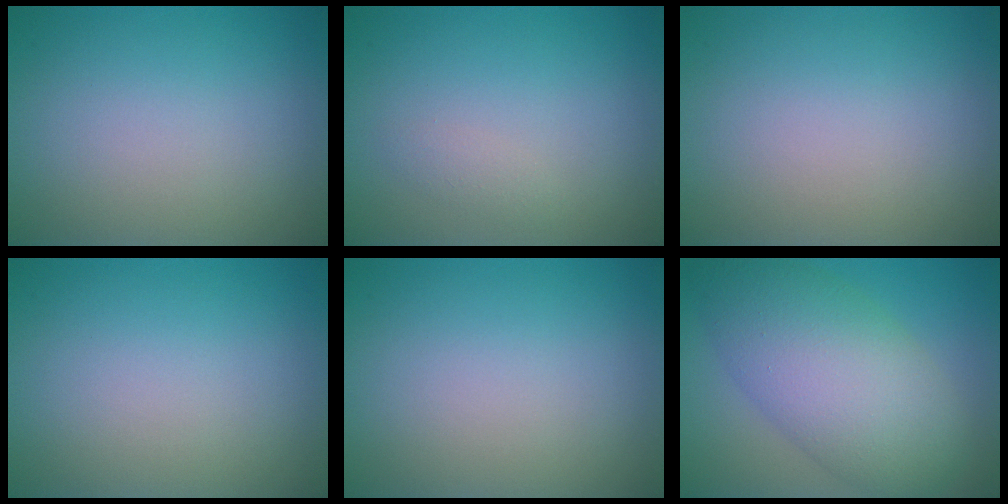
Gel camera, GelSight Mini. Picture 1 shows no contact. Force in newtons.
{"total": 0.8, "press": 0.8, "slide": 0.0}
{"total": 0.0}
{"total": 0.0}
{"total": 0.0}
{"total": 9.4, "press": 9.3, "slide": 0.5}